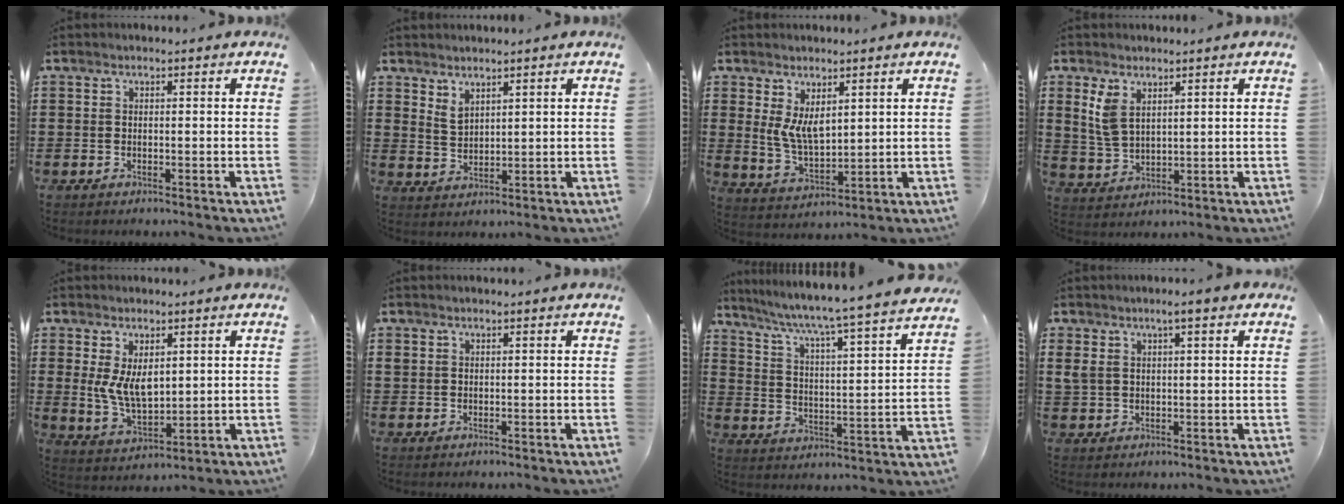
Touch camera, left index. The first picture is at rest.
{"total": 2.7, "force": [2.3, 1.2, 0.8], "torque": [-0.022, -0.001, 0.044]}
{"total": 6.0, "force": [2.7, 2.8, 4.5], "torque": [-0.092, -0.010, 0.046]}
{"total": 4.9, "force": [2.7, 2.7, 3.1], "torque": [-0.078, 0.003, 0.047]}
{"total": 6.4, "force": [1.7, 3.7, 4.9], "torque": [-0.100, -0.005, 0.025]}
{"total": 0.9, "force": [0.4, 0.7, 0.3], "torque": [-0.008, 0.006, 0.007]}
{"total": 4.8, "force": [4.1, -1.1, 2.4], "torque": [-0.066, -0.051, 0.054]}
{"total": 3.6, "force": [1.8, 1.3, 2.9], "torque": [-0.061, 0.006, 0.030]}